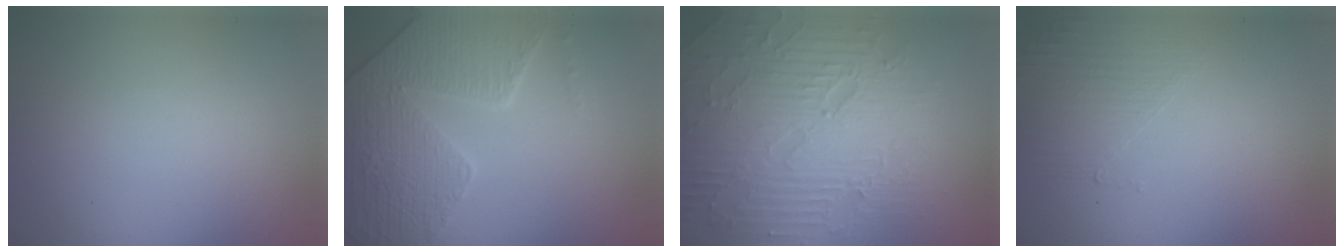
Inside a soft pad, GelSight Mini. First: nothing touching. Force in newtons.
{"total": 8.8, "press": 6.3, "slide": 6.2}
{"total": 8.8, "press": 6.3, "slide": 6.1}
{"total": 1.6, "press": 0.7, "slide": 1.4}